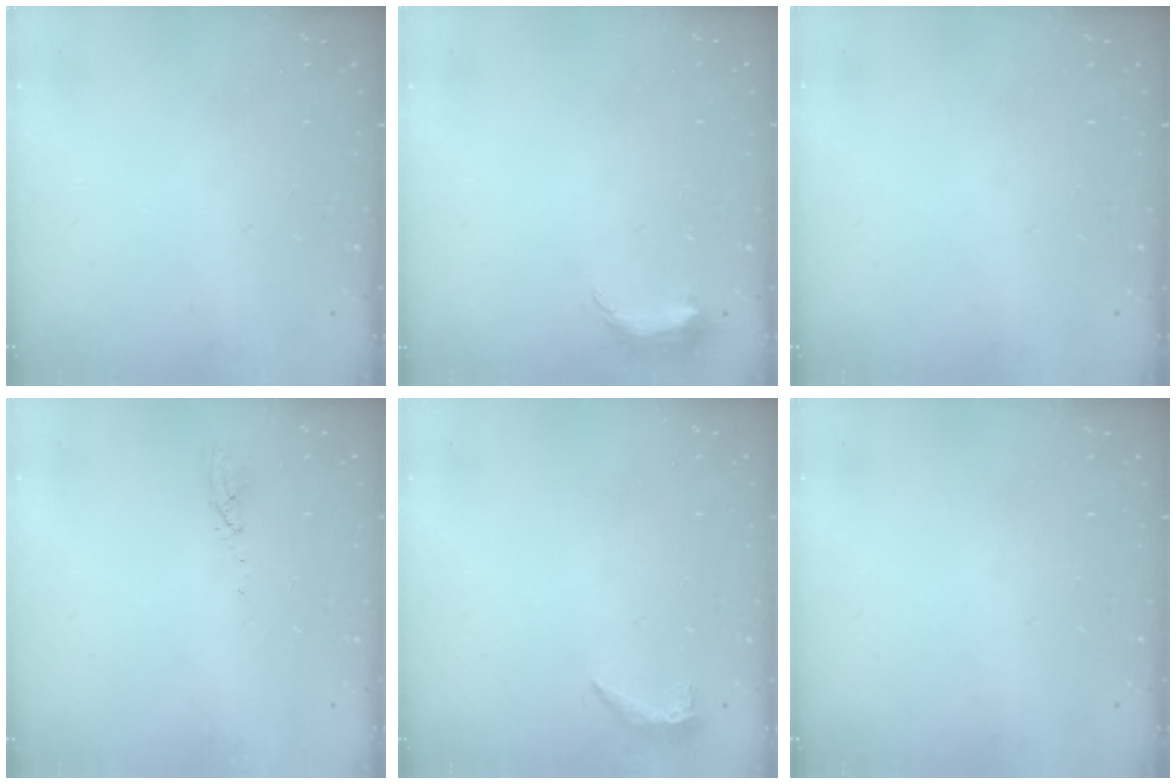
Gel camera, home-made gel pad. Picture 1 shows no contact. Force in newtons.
{"total": 6.3, "press": 6.2, "slide": 1.2}
{"total": 0.0}
{"total": 2.9, "press": 2.9, "slide": 0.2}
{"total": 9.6, "press": 5.9, "slide": 7.6}
{"total": 0.0}